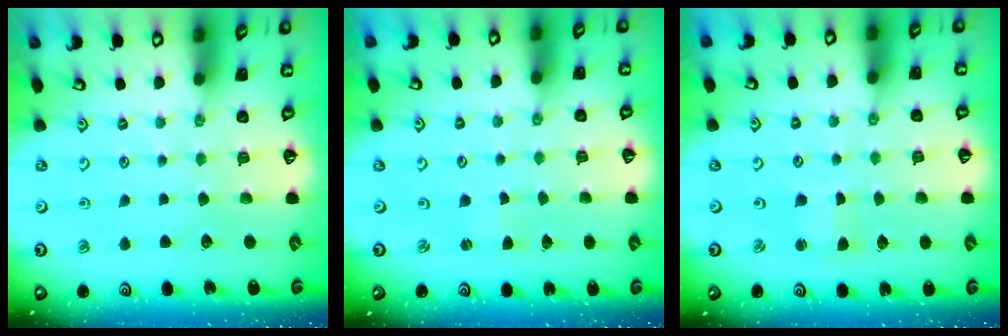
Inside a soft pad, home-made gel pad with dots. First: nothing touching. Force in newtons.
{"total": 0.0}
{"total": 1.6, "press": 1.6, "slide": 0.3}